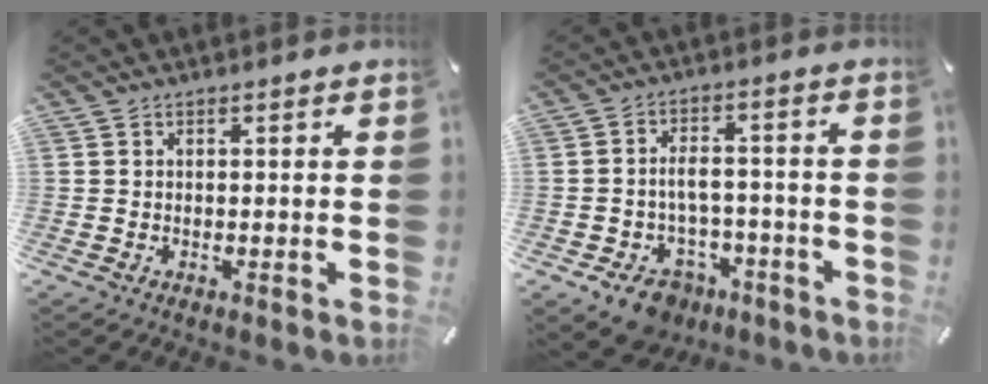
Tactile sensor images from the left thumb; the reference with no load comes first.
{"total": 9.2, "force": [-3.8, 6.7, 5.1], "torque": [-0.083, 0.031, -0.059]}